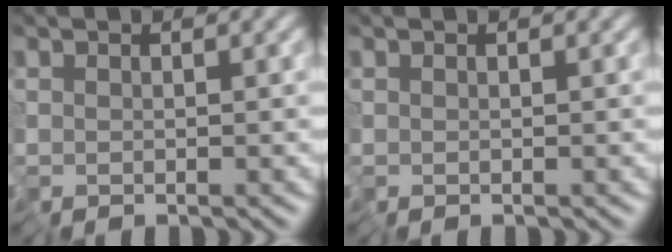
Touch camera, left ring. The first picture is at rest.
{"total": 0.0}